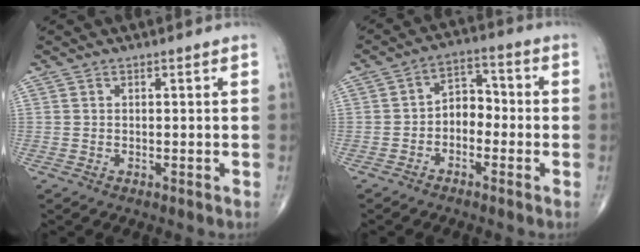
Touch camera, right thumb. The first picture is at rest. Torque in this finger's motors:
{"motor_torque": [-0.05, -0.24, 0.24, 0.13, 0.08]}